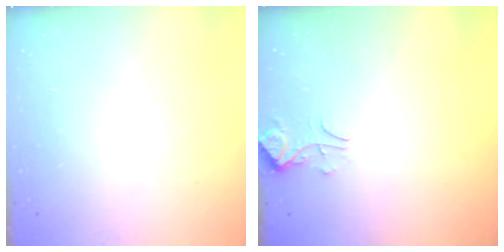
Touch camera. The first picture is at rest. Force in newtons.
{"total": 2.7, "press": 2.7, "slide": 0.5}